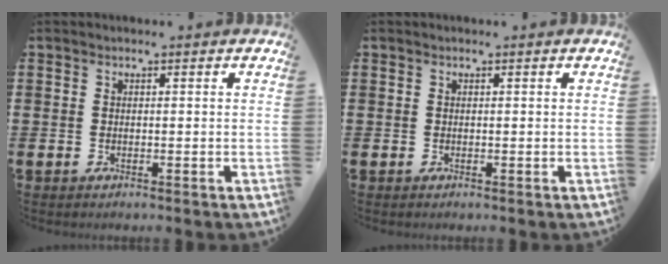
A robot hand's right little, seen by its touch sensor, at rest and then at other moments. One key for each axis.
{"total": 0.0}